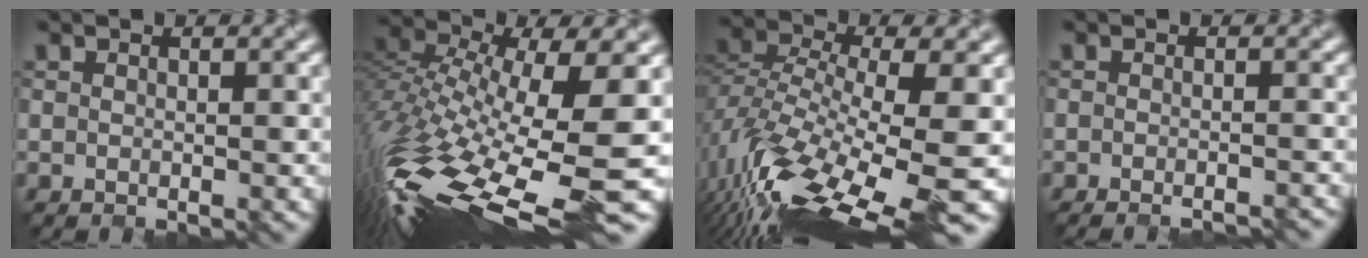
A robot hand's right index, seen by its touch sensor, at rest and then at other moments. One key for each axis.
{"total": 15.5, "fx": -6.4, "fy": 4.9, "fz": 13.2, "tx": -0.288, "ty": -0.008, "tz": -0.118}
{"total": 12.4, "fx": -5.9, "fy": 4.0, "fz": 10.2, "tx": -0.204, "ty": -0.015, "tz": -0.102}
{"total": 2.1, "fx": -1.9, "fy": 0.2, "fz": 0.9, "tx": -0.005, "ty": -0.003, "tz": -0.028}